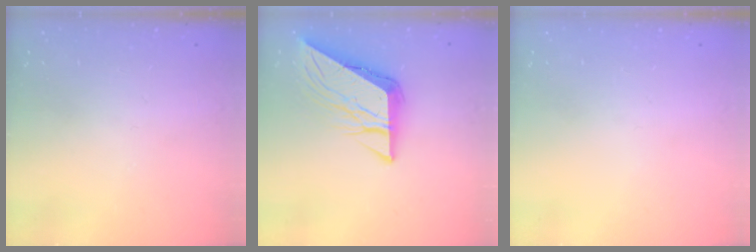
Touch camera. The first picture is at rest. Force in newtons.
{"total": 9.0, "press": 8.9, "slide": 1.0}
{"total": 0.0}